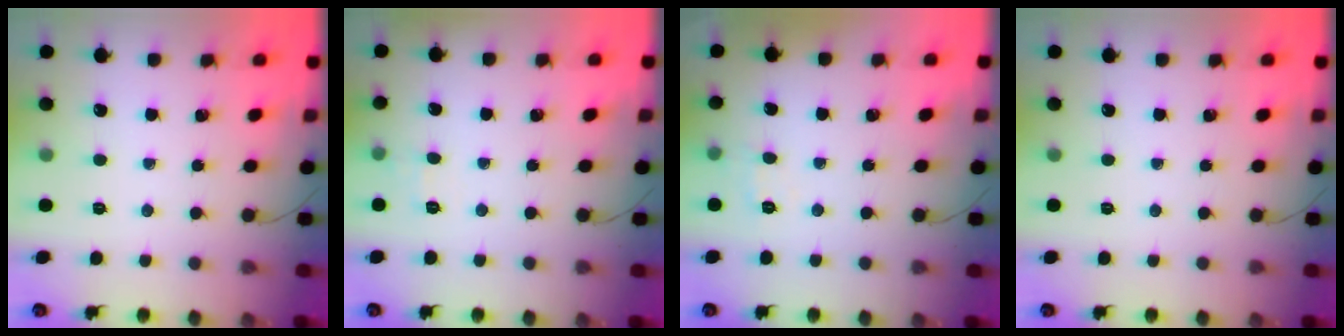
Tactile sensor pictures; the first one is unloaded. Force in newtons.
{"total": 5.2, "press": 5.0, "slide": 1.3}
{"total": 6.5, "press": 6.4, "slide": 1.4}
{"total": 0.0}